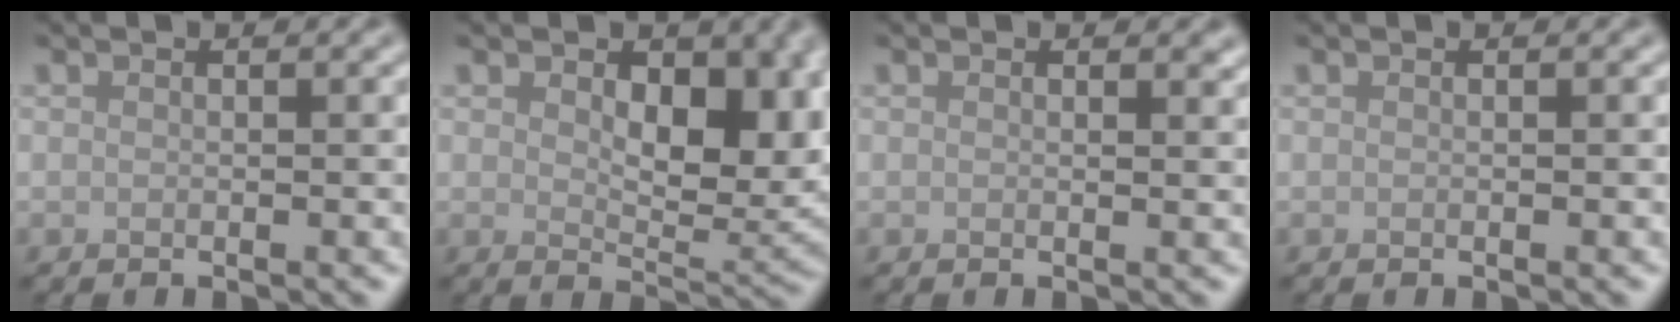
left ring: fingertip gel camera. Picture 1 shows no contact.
{"total": 8.2, "force": [1.8, 4.7, 6.5], "torque": [-0.098, -0.012, 0.035]}
{"total": 0.7, "force": [0.5, 0.3, 0.4], "torque": [-0.002, -0.004, 0.008]}
{"total": 0.0}